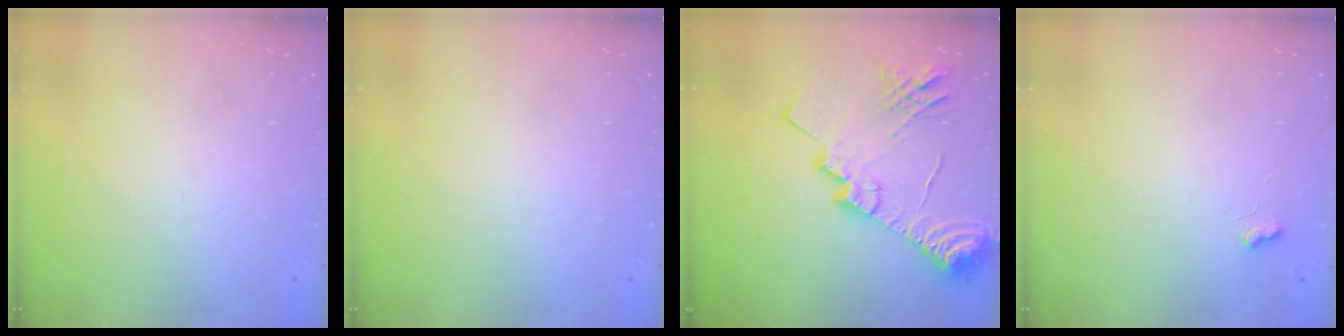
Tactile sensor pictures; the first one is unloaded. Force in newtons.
{"total": 0.0}
{"total": 19.2, "press": 19.1, "slide": 1.6}
{"total": 3.8, "press": 3.8, "slide": 0.5}